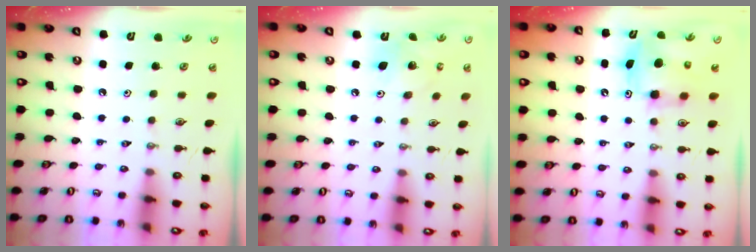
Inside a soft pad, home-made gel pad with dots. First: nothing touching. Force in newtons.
{"total": 9.5, "press": 9.5, "slide": 0.7}
{"total": 7.5, "press": 7.5, "slide": 0.3}